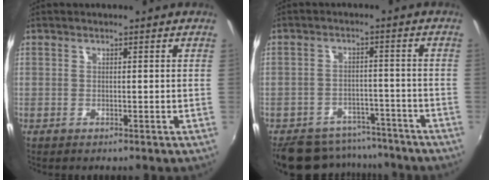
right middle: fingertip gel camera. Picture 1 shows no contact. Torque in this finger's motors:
{"motor_torque": [0.69, -1.24, 0.13, 0.00]}